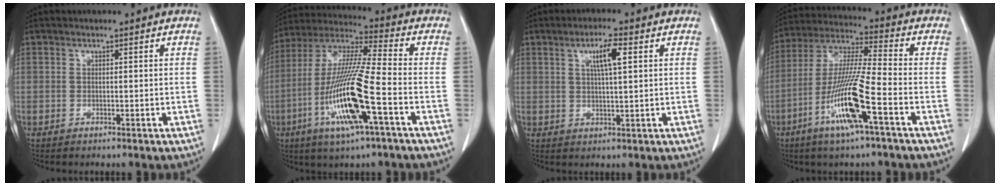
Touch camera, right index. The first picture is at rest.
{"total": 16.9, "force": [-5.7, 0.8, 15.9], "torque": [-0.329, -0.017, -0.110]}
{"total": 5.1, "force": [1.9, 0.5, 4.7], "torque": [-0.084, 0.001, 0.033]}
{"total": 13.7, "force": [-5.7, 0.1, 12.5], "torque": [-0.256, -0.012, -0.112]}